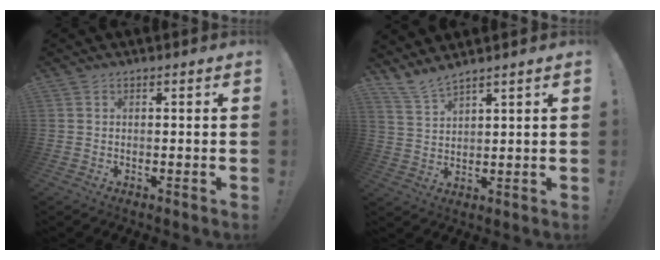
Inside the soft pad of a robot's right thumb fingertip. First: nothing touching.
{"total": 5.7, "force": [5.2, 0.7, 2.1], "torque": [-0.058, -0.026, 0.101]}